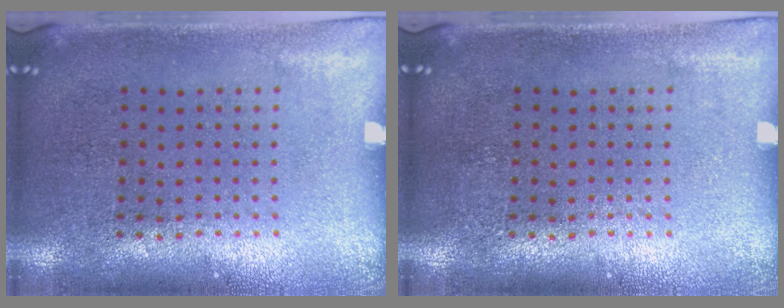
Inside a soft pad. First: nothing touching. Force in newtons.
{"total": 0.0}